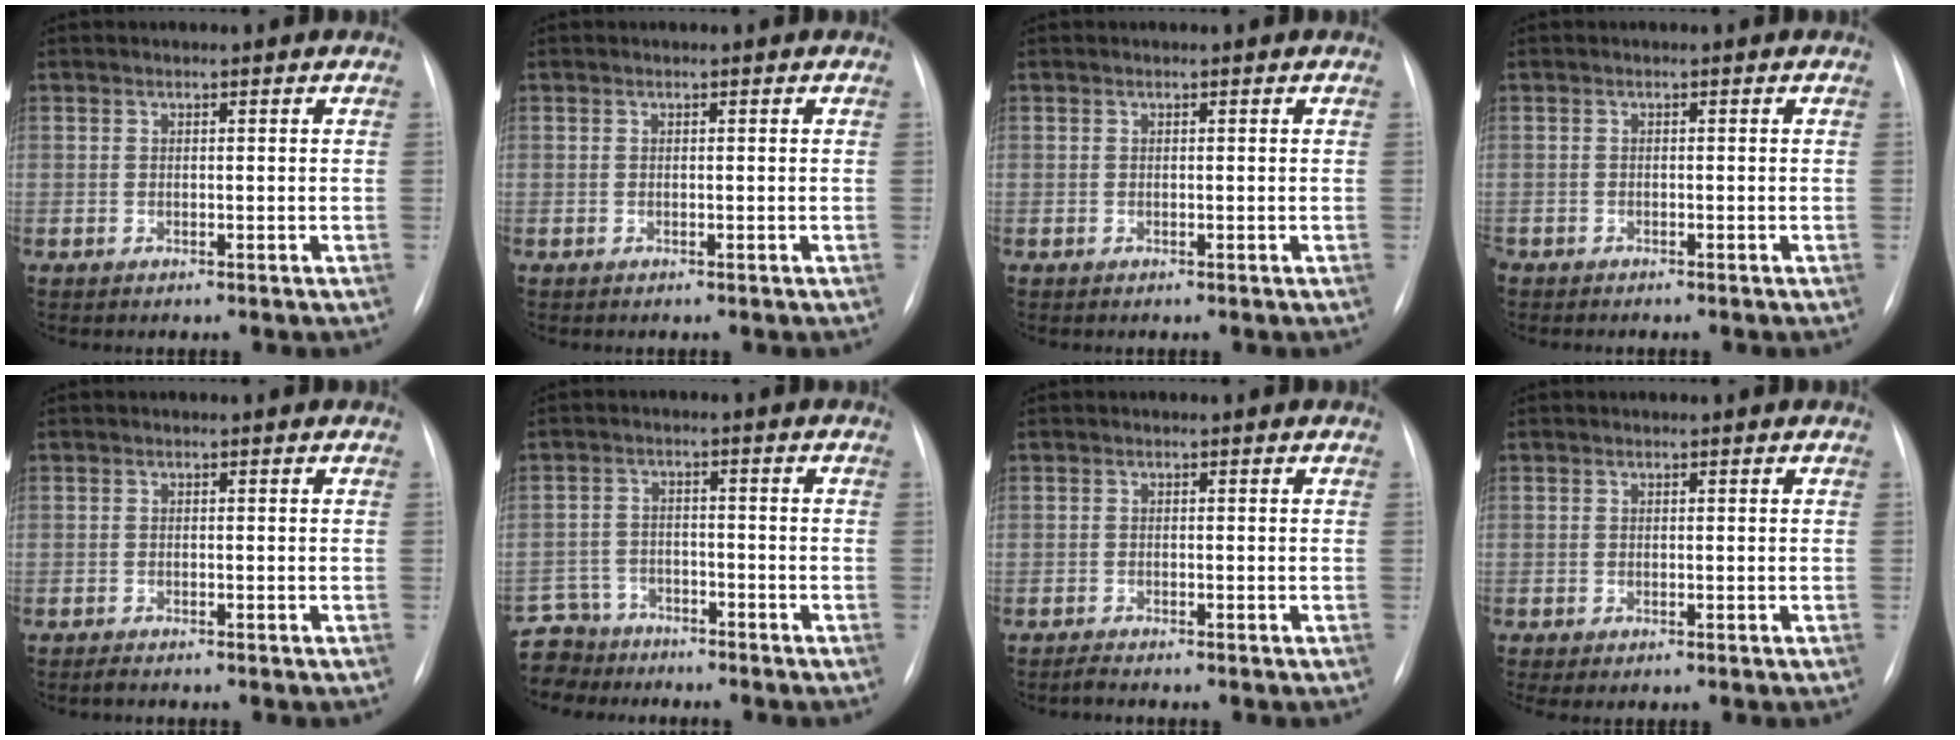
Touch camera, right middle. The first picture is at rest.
{"total": 0.0}
{"total": 0.0}
{"total": 1.3, "force": [-1.1, 0.4, 0.4], "torque": [-0.007, 0.000, -0.017]}
{"total": 0.9, "force": [-0.8, 0.1, 0.3], "torque": [-0.013, -0.003, -0.014]}
{"total": 7.3, "force": [-6.6, 3.2, -0.6], "torque": [0.006, 0.005, -0.121]}
{"total": 1.0, "force": [-0.9, -0.1, 0.3], "torque": [-0.012, -0.004, -0.019]}
{"total": 0.9, "force": [-0.5, 0.2, 0.8], "torque": [-0.012, -0.005, -0.005]}